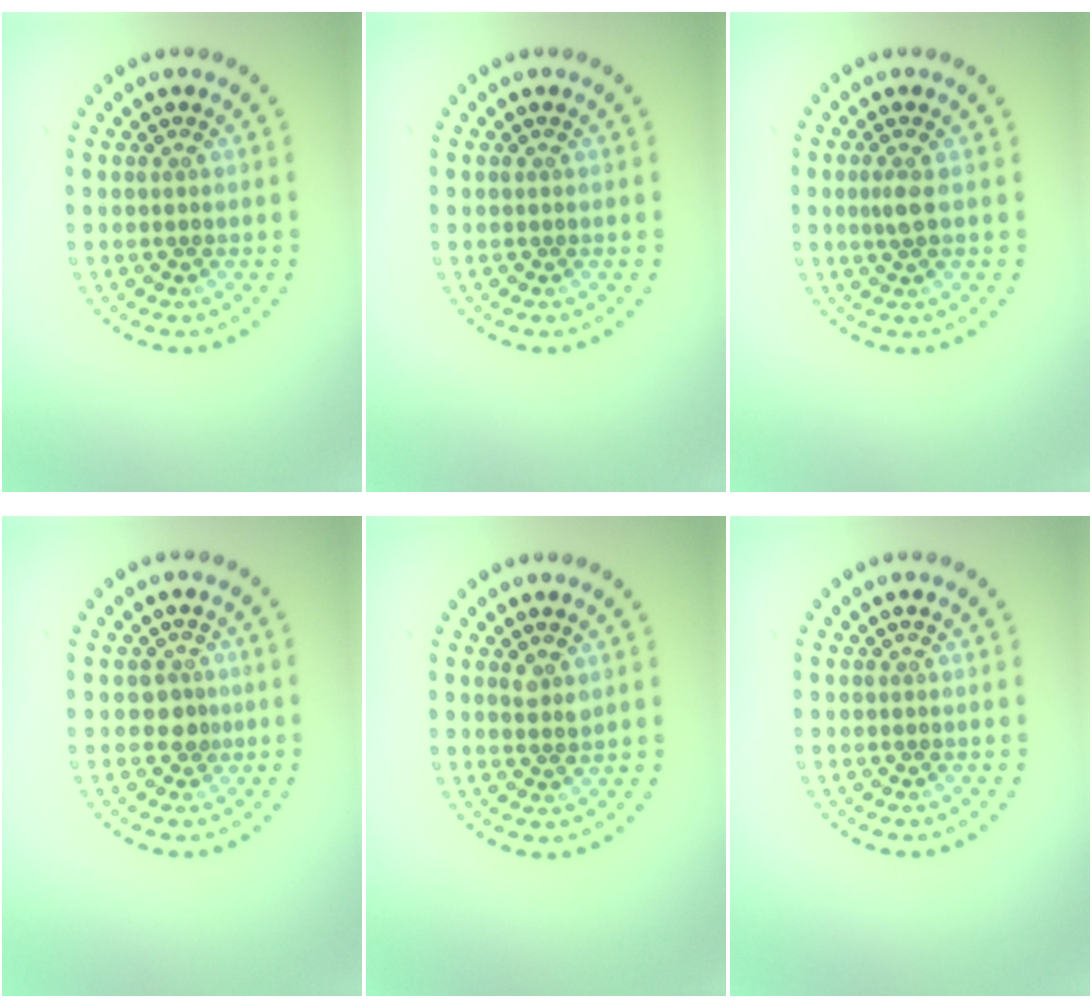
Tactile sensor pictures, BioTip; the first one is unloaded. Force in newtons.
{"total": 0.0}
{"total": 1.5, "press": 1.2, "slide": 1.0}
{"total": 1.6, "press": 1.3, "slide": 1.0}
{"total": 1.2, "press": 1.1, "slide": 0.4}
{"total": 0.0}